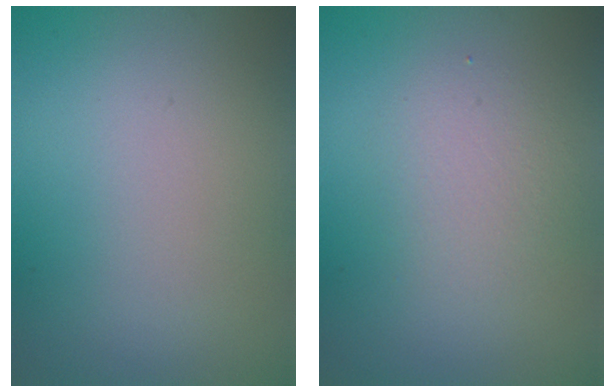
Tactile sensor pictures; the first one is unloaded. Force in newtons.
{"total": 2.4, "press": 2.4, "slide": 0.4}